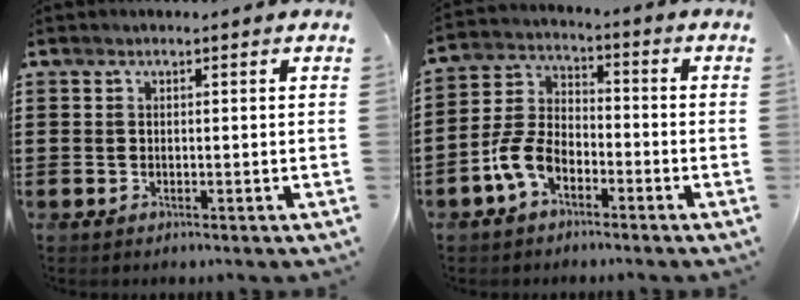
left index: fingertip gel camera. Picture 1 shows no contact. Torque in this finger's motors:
{"motor_torque": [1.33, 0.81, 0.37, 0.10]}